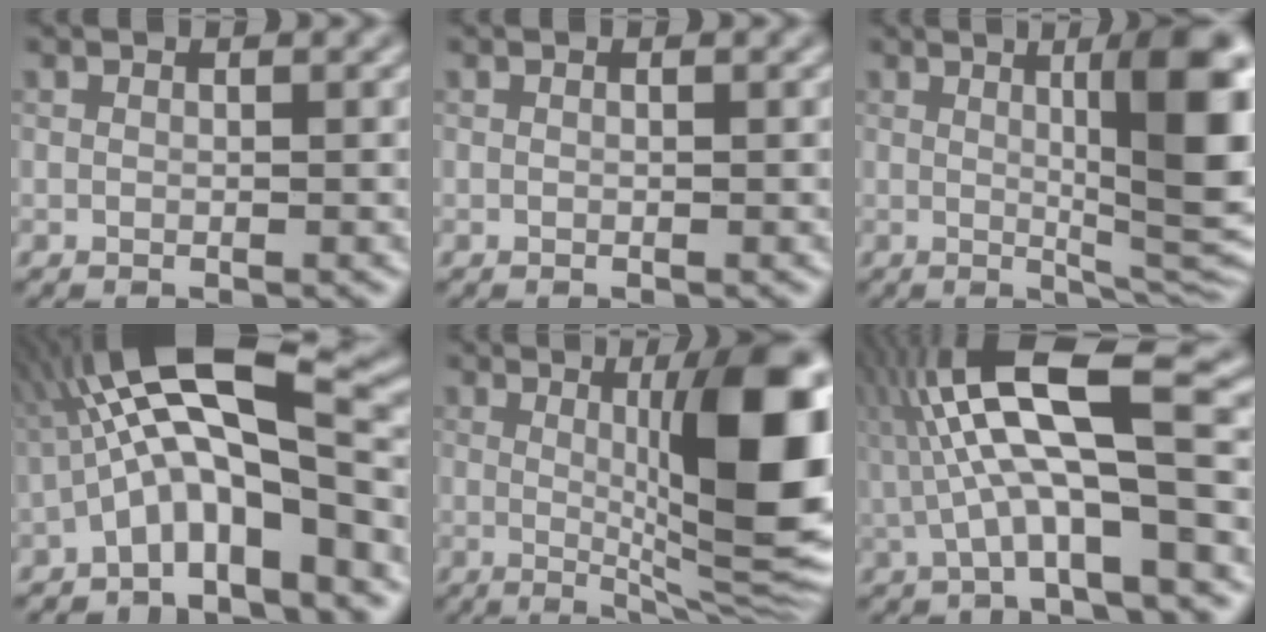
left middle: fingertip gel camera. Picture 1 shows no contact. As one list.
[{"total": 0.0}, {"total": 10.8, "force": [1.5, 2.3, 10.5], "torque": [-0.121, 0.001, 0.037]}, {"total": 9.1, "force": [-1.8, 2.5, 8.5], "torque": [-0.152, 0.035, -0.031]}, {"total": 11.3, "force": [0.5, 2.2, 11.1], "torque": [-0.154, 0.001, 0.024]}, {"total": 9.7, "force": [-0.2, 2.8, 9.3], "torque": [-0.185, 0.028, 0.000]}]